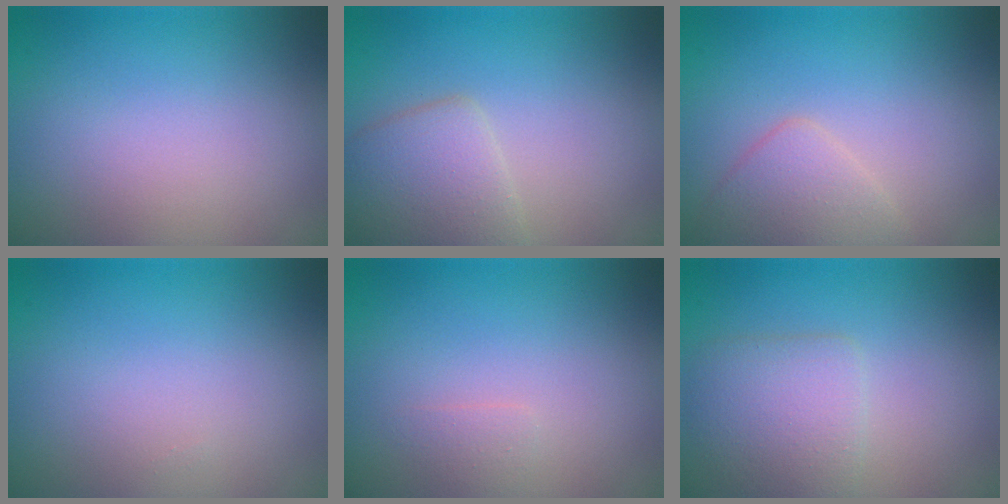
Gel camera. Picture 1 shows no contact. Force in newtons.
{"total": 3.7, "press": 3.7, "slide": 0.2}
{"total": 2.8, "press": 2.8, "slide": 0.1}
{"total": 0.0}
{"total": 0.7, "press": 0.7, "slide": 0.1}
{"total": 3.4, "press": 3.4, "slide": 0.2}